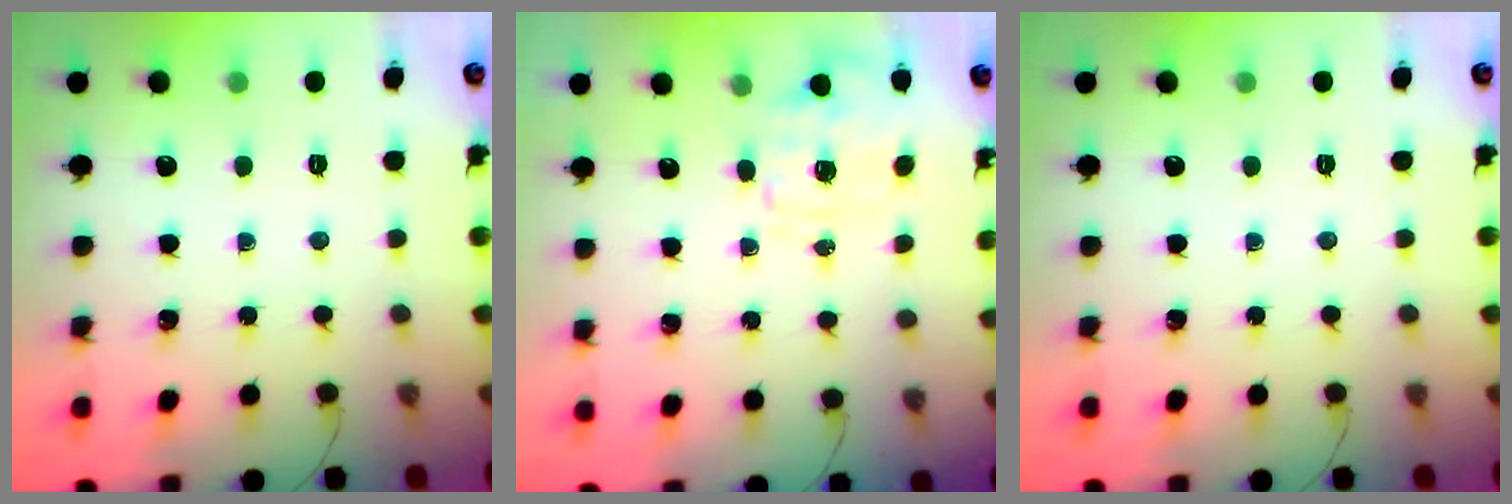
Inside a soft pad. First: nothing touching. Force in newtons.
{"total": 1.7, "press": 1.6, "slide": 0.5}
{"total": 0.0}